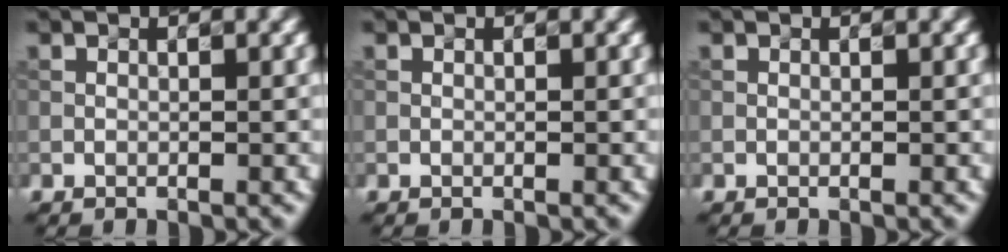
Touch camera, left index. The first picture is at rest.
{"total": 0.0}
{"total": 0.0}